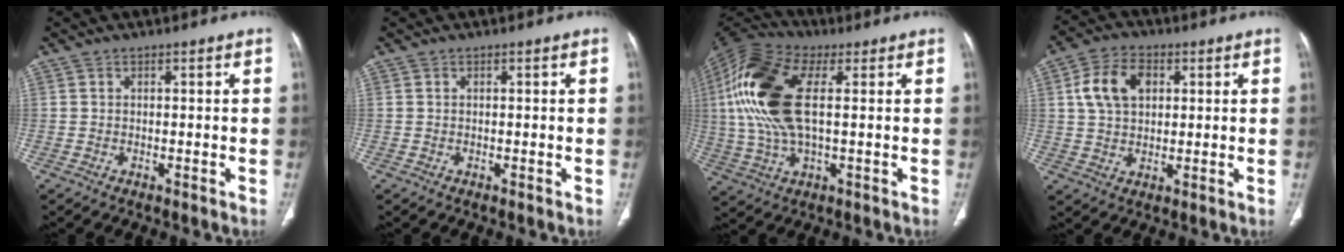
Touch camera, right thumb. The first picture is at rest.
{"total": 0.0}
{"total": 18.8, "force": [3.4, 8.9, 16.2], "torque": [-0.356, 0.013, 0.057]}
{"total": 9.5, "force": [2.6, 6.4, 6.5], "torque": [-0.112, 0.007, 0.045]}